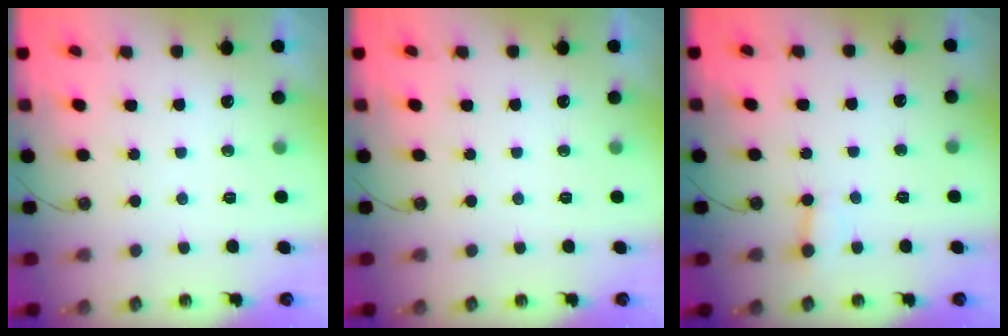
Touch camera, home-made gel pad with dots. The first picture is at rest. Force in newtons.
{"total": 0.0}
{"total": 2.8, "press": 2.8, "slide": 0.3}